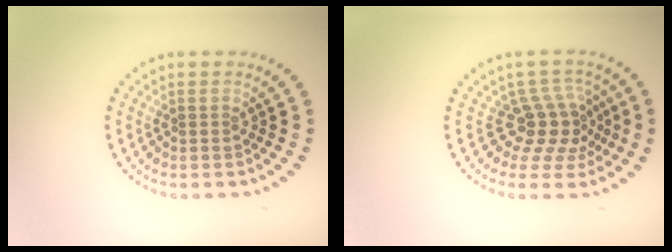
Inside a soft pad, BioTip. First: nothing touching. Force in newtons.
{"total": 3.7, "press": 2.6, "slide": 2.5}